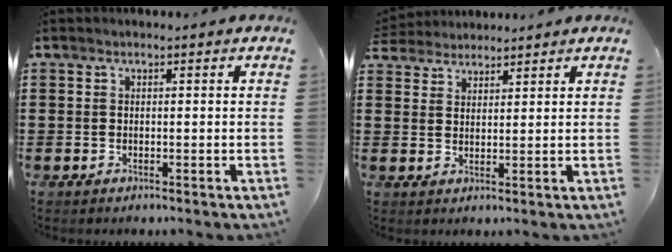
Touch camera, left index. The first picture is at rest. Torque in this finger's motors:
{"motor_torque": [-0.61, 0.67, -0.08, -0.04]}